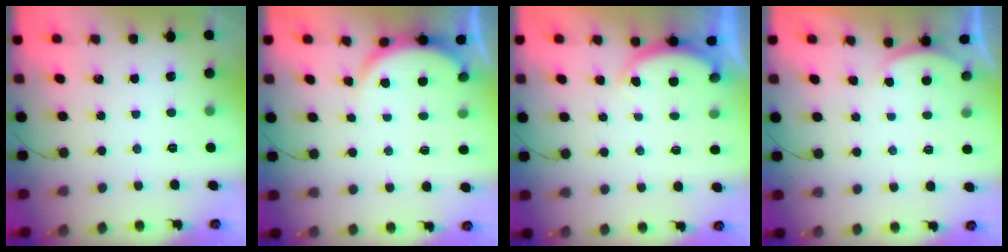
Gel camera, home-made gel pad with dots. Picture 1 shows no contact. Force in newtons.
{"total": 3.4, "press": 3.3, "slide": 0.6}
{"total": 3.0, "press": 2.9, "slide": 0.6}
{"total": 2.0, "press": 1.9, "slide": 0.6}